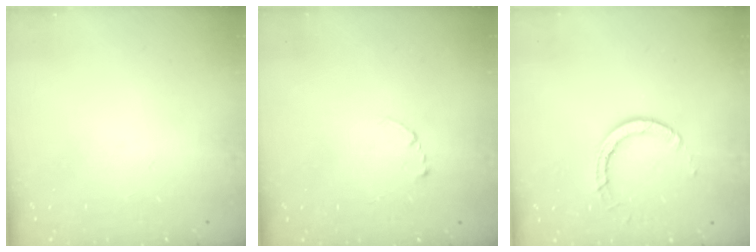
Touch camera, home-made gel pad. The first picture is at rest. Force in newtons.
{"total": 2.7, "press": 2.7, "slide": 0.3}
{"total": 5.4, "press": 5.4, "slide": 0.5}